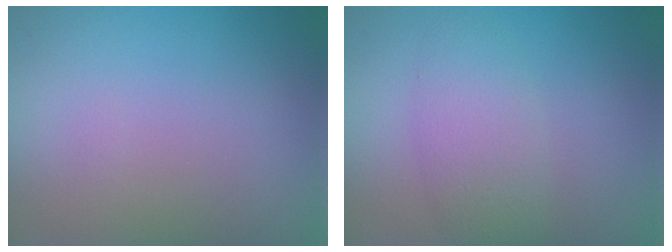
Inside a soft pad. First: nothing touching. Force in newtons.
{"total": 3.5, "press": 3.5, "slide": 0.1}